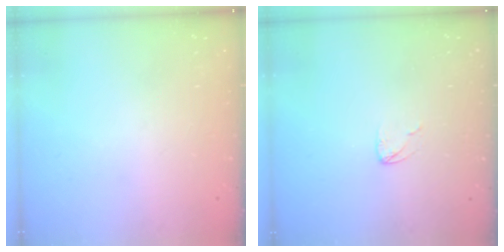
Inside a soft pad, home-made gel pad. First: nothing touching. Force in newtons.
{"total": 3.0, "press": 2.9, "slide": 0.2}